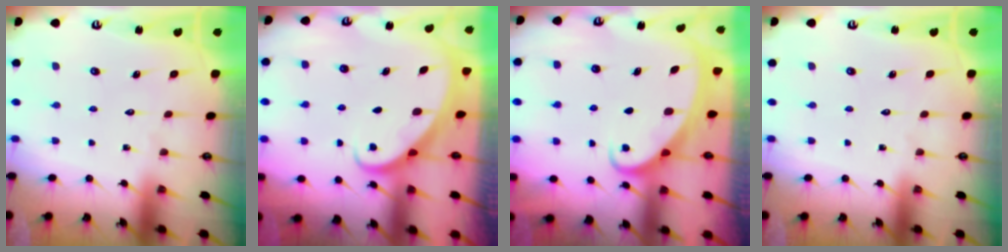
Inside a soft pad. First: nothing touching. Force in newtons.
{"total": 2.8, "press": 2.8, "slide": 0.2}
{"total": 2.2, "press": 2.2, "slide": 0.3}
{"total": 0.0}